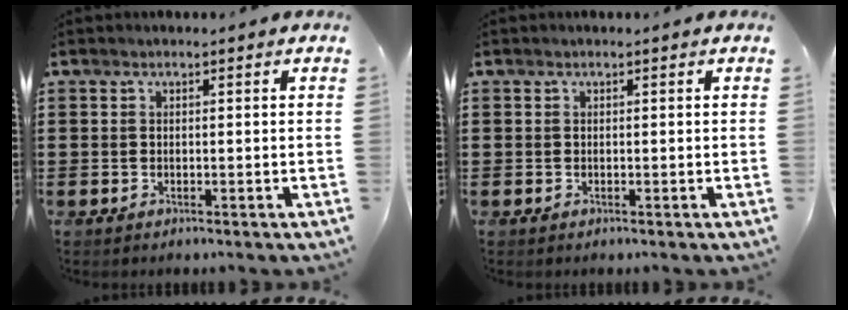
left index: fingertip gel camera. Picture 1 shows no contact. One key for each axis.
{"total": 0.0}